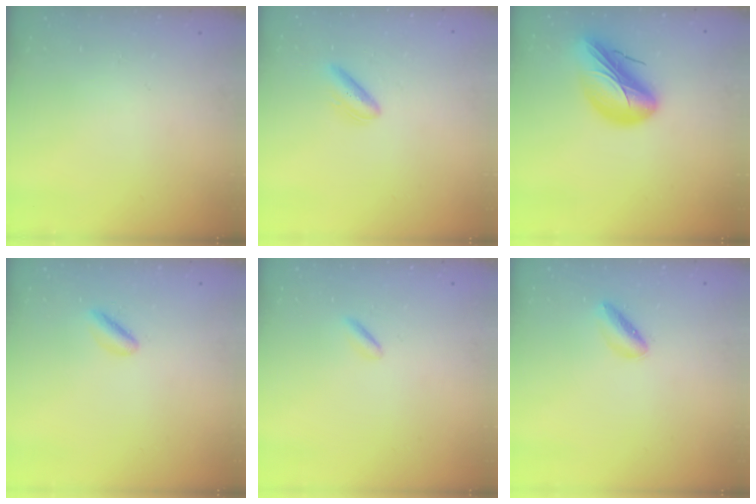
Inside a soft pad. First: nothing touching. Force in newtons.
{"total": 4.6, "press": 4.2, "slide": 1.7}
{"total": 16.6, "press": 16.2, "slide": 3.7}
{"total": 2.7, "press": 2.5, "slide": 1.0}
{"total": 0.0}
{"total": 2.5, "press": 2.4, "slide": 0.3}